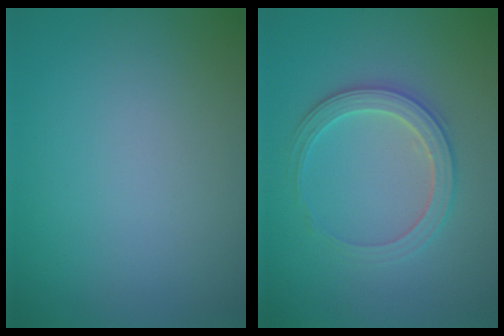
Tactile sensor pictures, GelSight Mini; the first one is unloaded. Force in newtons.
{"total": 2.9, "press": 2.9, "slide": 0.3}